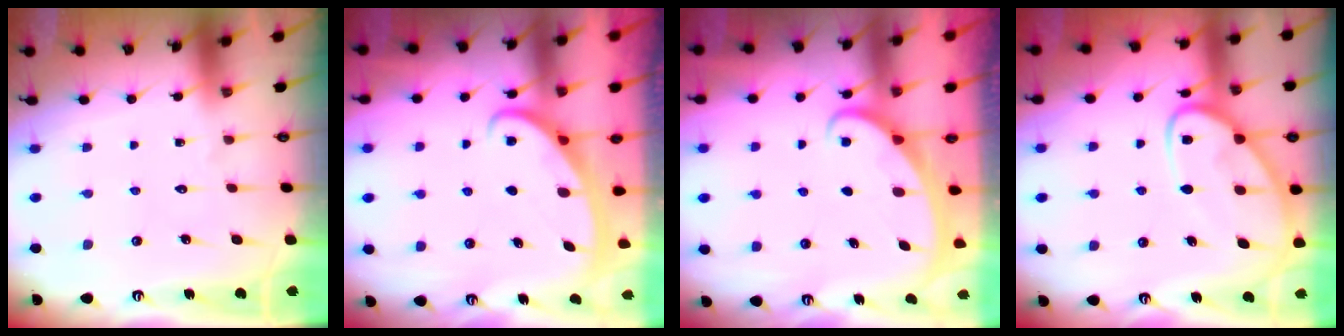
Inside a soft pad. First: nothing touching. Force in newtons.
{"total": 2.6, "press": 2.6, "slide": 0.4}
{"total": 2.3, "press": 2.2, "slide": 0.3}
{"total": 11.6, "press": 11.5, "slide": 1.2}